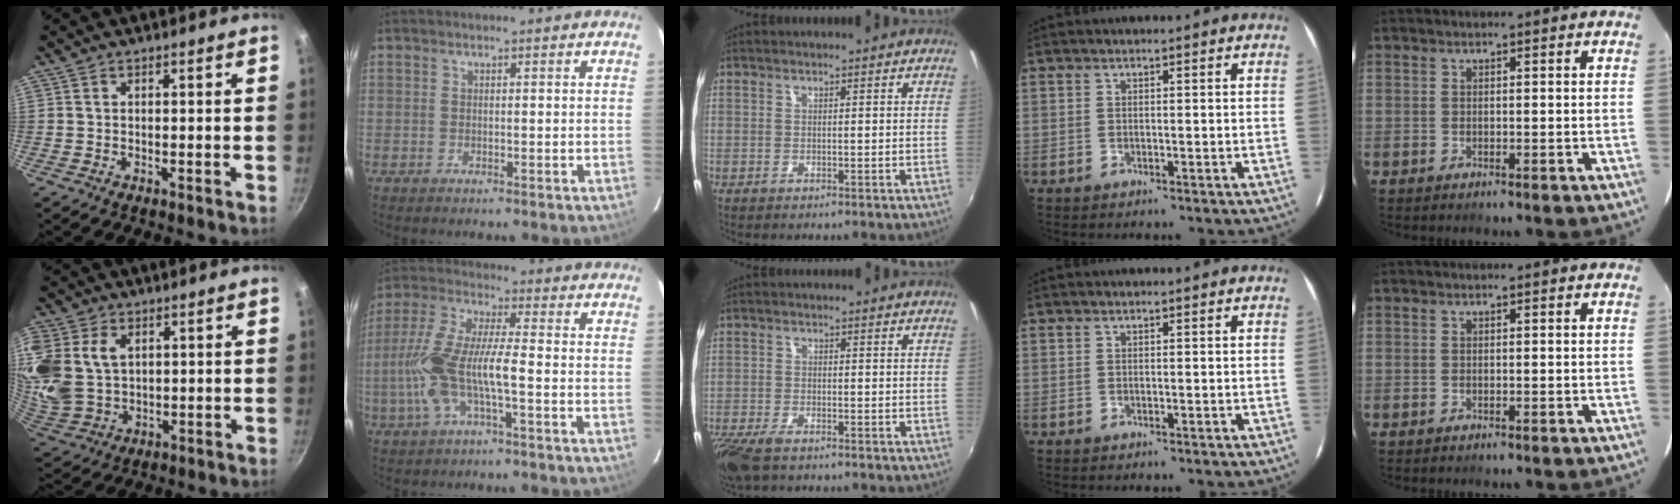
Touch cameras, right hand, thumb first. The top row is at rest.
{"thumb": {"total": 18.0, "force": [4.5, 13.5, 11.0], "torque": [-0.263, 0.005, 0.100]}, "index": {"total": 12.4, "force": [-3.3, 2.6, 11.7], "torque": [-0.251, 0.001, -0.062]}, "middle": {"total": 7.3, "force": [-5.4, 2.3, 4.3], "torque": [-0.112, -0.032, -0.106]}}